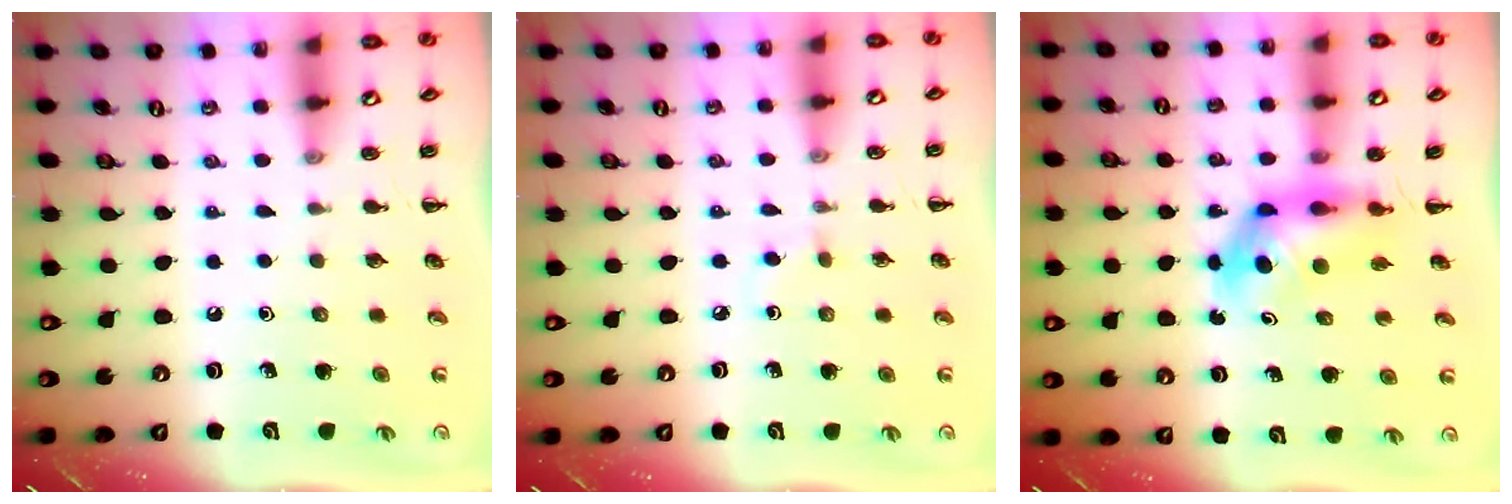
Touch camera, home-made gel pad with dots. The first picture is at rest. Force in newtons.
{"total": 2.0, "press": 1.8, "slide": 0.9}
{"total": 5.1, "press": 5.0, "slide": 0.9}